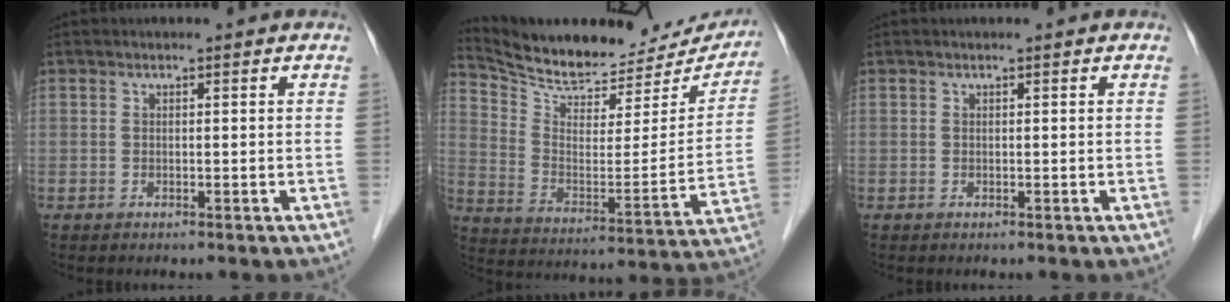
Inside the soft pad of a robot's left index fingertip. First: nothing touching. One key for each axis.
{"total": 23.3, "fx": 21.3, "fy": 7.0, "fz": 6.2, "tx": -0.102, "ty": -0.037, "tz": 0.301}
{"total": 0.0}